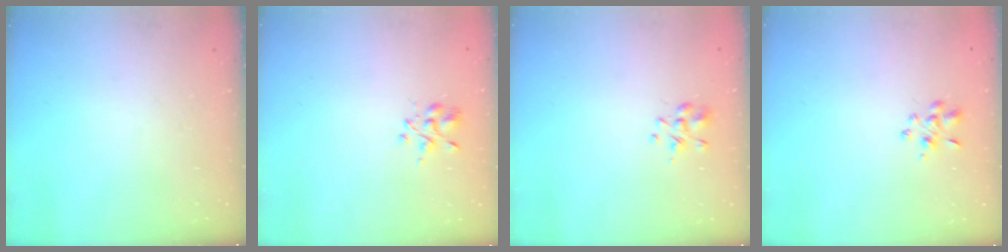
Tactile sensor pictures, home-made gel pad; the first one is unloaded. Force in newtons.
{"total": 2.4, "press": 2.2, "slide": 1.0}
{"total": 2.3, "press": 2.1, "slide": 0.9}
{"total": 3.5, "press": 3.3, "slide": 1.1}